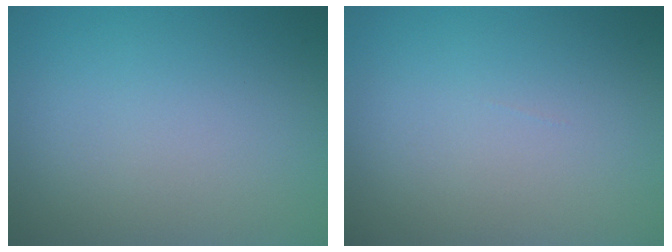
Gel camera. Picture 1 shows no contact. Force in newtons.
{"total": 0.0}